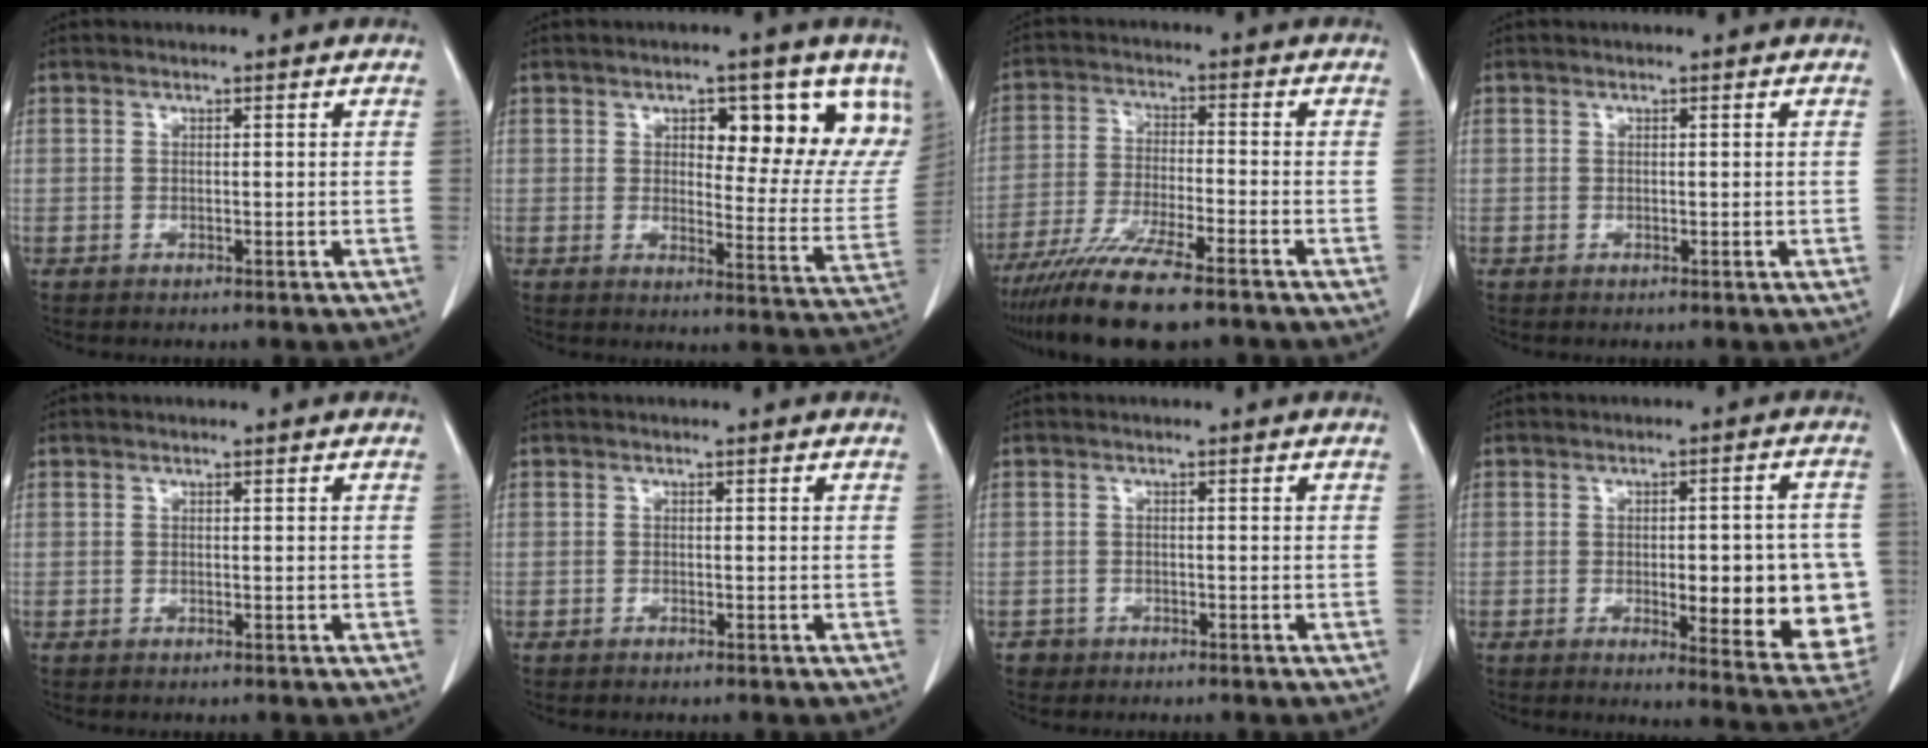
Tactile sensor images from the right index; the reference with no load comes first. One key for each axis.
{"total": 13.4, "fx": 7.0, "fy": 5.2, "fz": 10.1, "tx": -0.110, "ty": -0.008, "tz": 0.091}
{"total": 13.8, "fx": -10.6, "fy": 1.4, "fz": 8.7, "tx": -0.165, "ty": -0.039, "tz": -0.181}
{"total": 0.0}
{"total": 0.0}
{"total": 0.0}
{"total": 1.3, "fx": -0.8, "fy": 1.0, "fz": -0.3, "tx": -0.003, "ty": 0.004, "tz": -0.014}
{"total": 15.4, "fx": -2.2, "fy": 4.4, "fz": 14.6, "tx": -0.128, "ty": 0.009, "tz": -0.007}